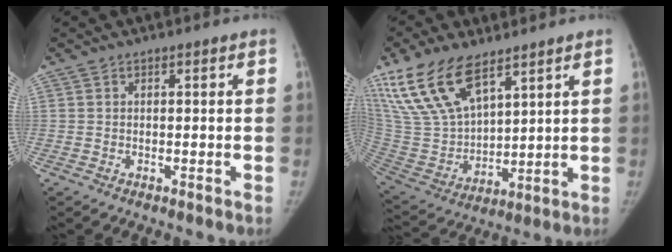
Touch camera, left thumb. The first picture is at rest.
{"total": 18.5, "force": [11.8, 8.6, 11.4], "torque": [-0.213, -0.046, 0.241]}